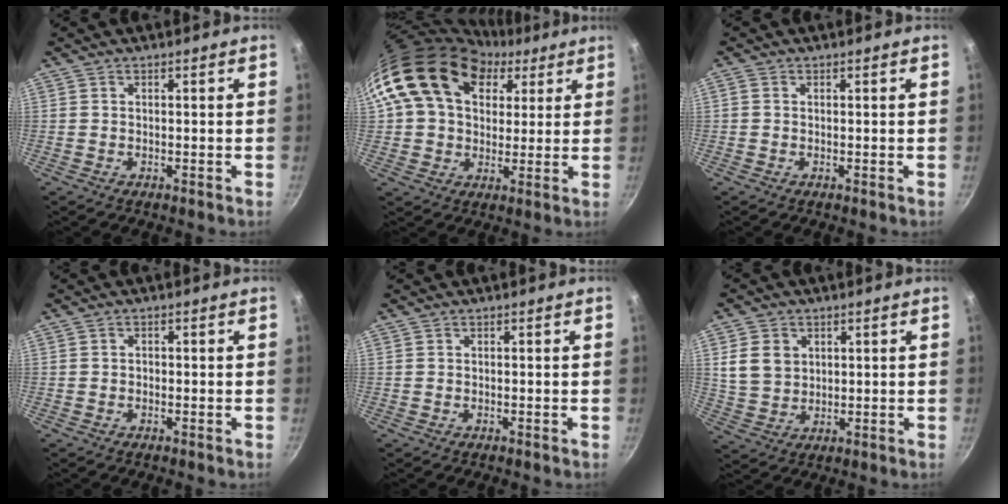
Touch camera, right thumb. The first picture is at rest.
{"total": 21.5, "force": [7.5, 15.7, 12.6], "torque": [-0.226, 0.026, 0.119]}
{"total": 0.6, "force": [0.1, 0.4, 0.4], "torque": [-0.012, 0.002, 0.001]}
{"total": 0.6, "force": [-0.2, 0.5, 0.2], "torque": [-0.002, 0.002, -0.004]}
{"total": 0.0}
{"total": 7.3, "force": [2.0, 5.9, 3.8], "torque": [-0.054, -0.006, 0.045]}